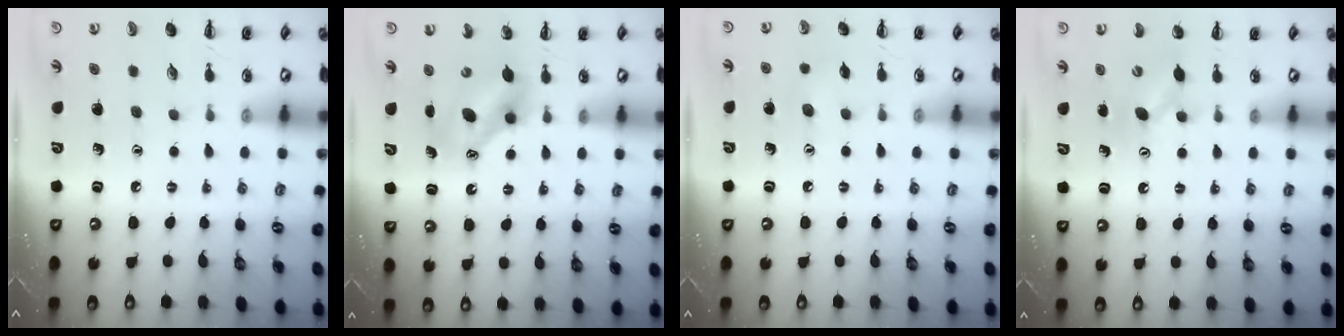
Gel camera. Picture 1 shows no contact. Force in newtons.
{"total": 7.1, "press": 7.0, "slide": 1.1}
{"total": 4.5, "press": 4.4, "slide": 0.9}
{"total": 6.1, "press": 5.9, "slide": 1.4}